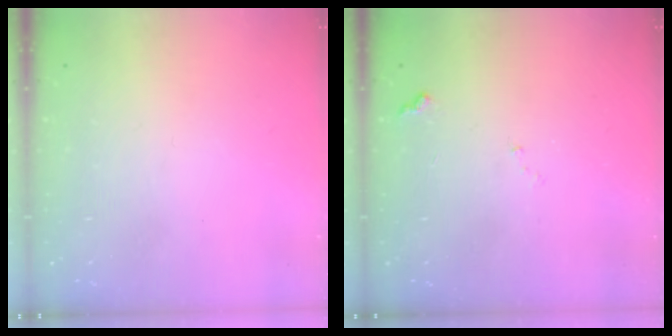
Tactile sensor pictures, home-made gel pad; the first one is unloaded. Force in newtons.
{"total": 7.4, "press": 7.4, "slide": 0.8}